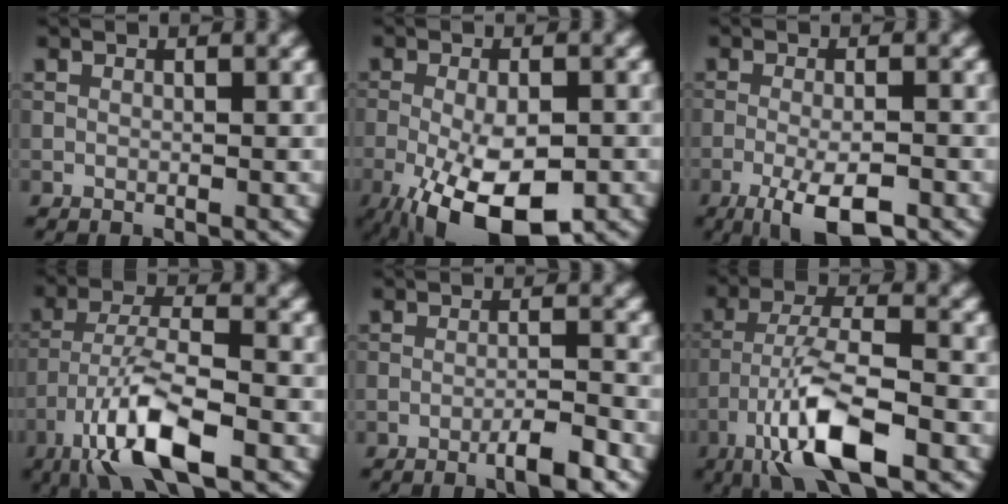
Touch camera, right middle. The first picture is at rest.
{"total": 9.8, "force": [-4.6, 3.9, 7.7], "torque": [-0.150, -0.021, -0.067]}
{"total": 5.8, "force": [-3.4, 1.5, 4.4], "torque": [-0.084, -0.002, -0.060]}
{"total": 9.2, "force": [-5.2, 2.5, 7.1], "torque": [-0.132, 0.005, -0.103]}
{"total": 3.3, "force": [-2.0, 0.4, 2.6], "torque": [-0.040, 0.005, -0.039]}
{"total": 9.2, "force": [-4.9, 2.5, 7.4], "torque": [-0.136, 0.009, -0.097]}